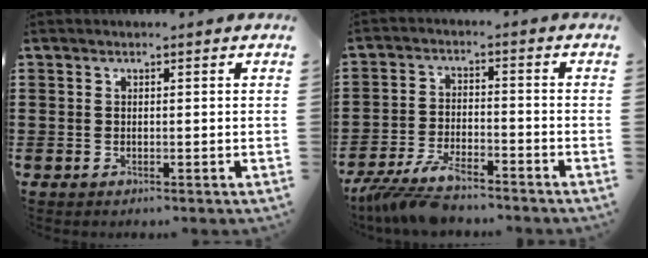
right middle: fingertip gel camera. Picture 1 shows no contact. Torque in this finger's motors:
{"motor_torque": [2.14, 0.00, 0.56, 0.20]}